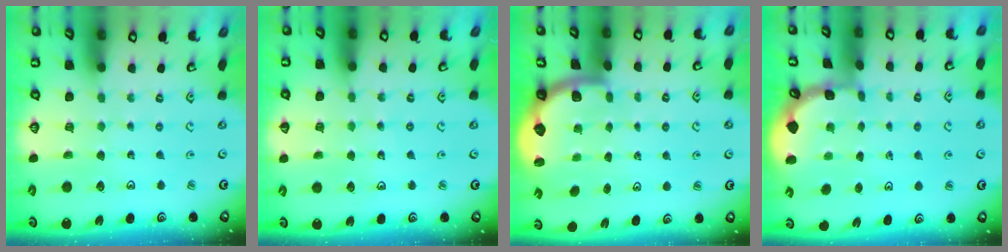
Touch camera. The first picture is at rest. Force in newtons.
{"total": 3.1, "press": 3.0, "slide": 0.8}
{"total": 1.9, "press": 1.8, "slide": 0.5}
{"total": 1.6, "press": 1.6, "slide": 0.1}